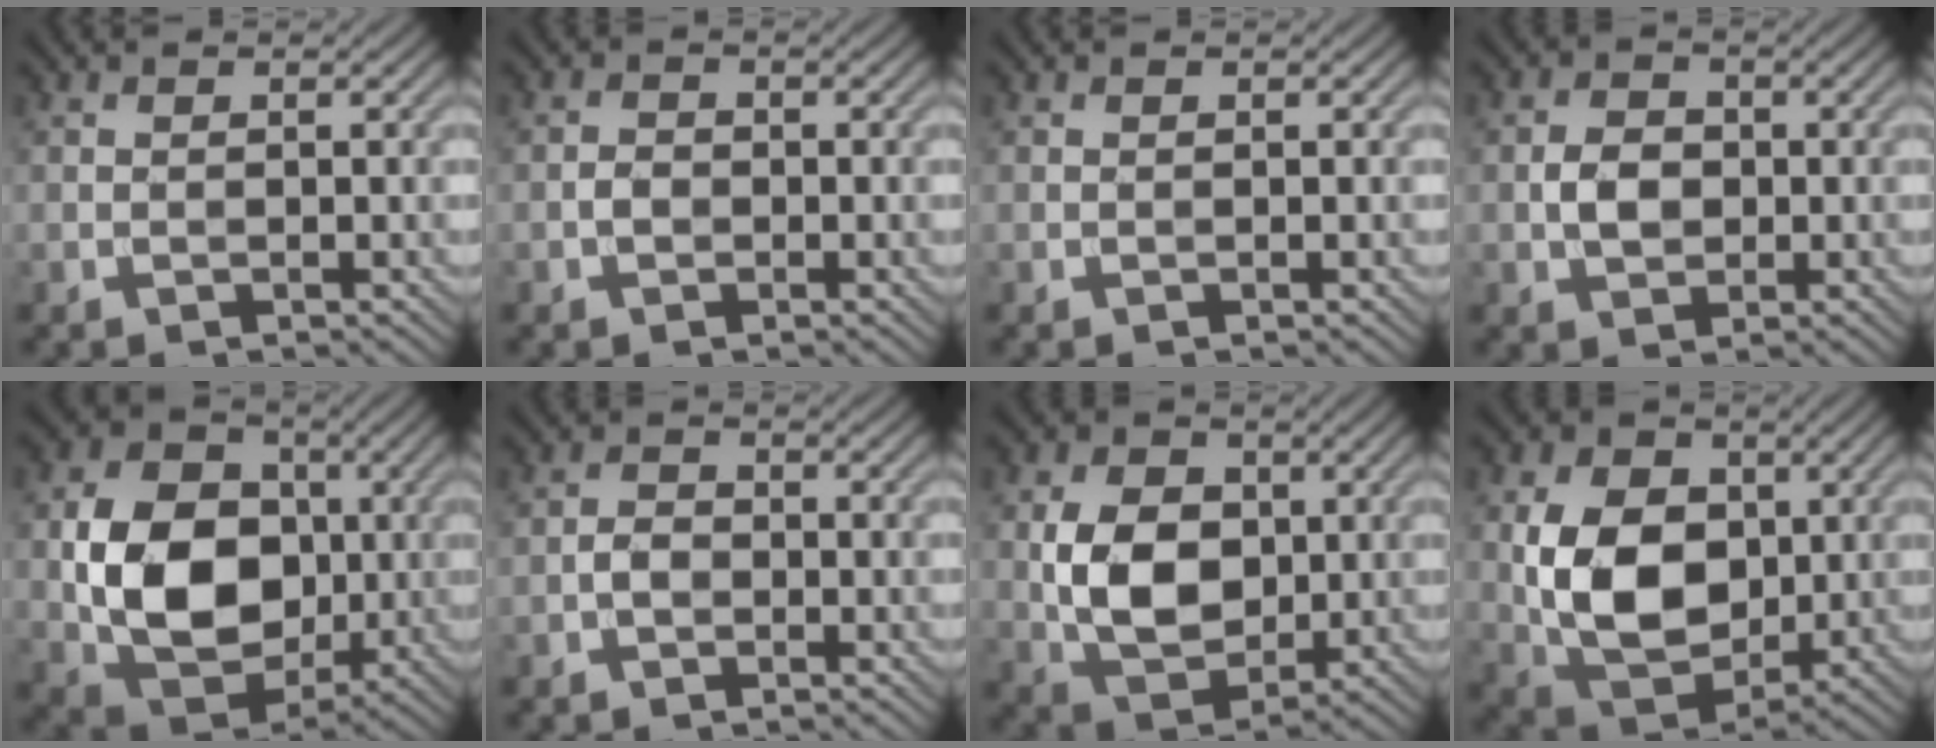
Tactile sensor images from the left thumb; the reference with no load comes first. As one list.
[{"total": 1.5, "force": [-0.6, 1.1, 0.8], "torque": [-0.016, 0.002, -0.015]}, {"total": 0.0}, {"total": 3.4, "force": [-0.4, 2.7, 2.1], "torque": [-0.044, -0.002, -0.013]}, {"total": 12.5, "force": [-0.3, 9.5, 8.0], "torque": [-0.162, -0.005, 0.000]}, {"total": 2.0, "force": [-0.9, 1.4, 1.1], "torque": [-0.021, 0.004, -0.022]}, {"total": 8.9, "force": [0.5, 6.4, 6.1], "torque": [-0.130, -0.004, 0.009]}, {"total": 11.5, "force": [0.7, 8.3, 8.0], "torque": [-0.174, -0.007, 0.013]}]